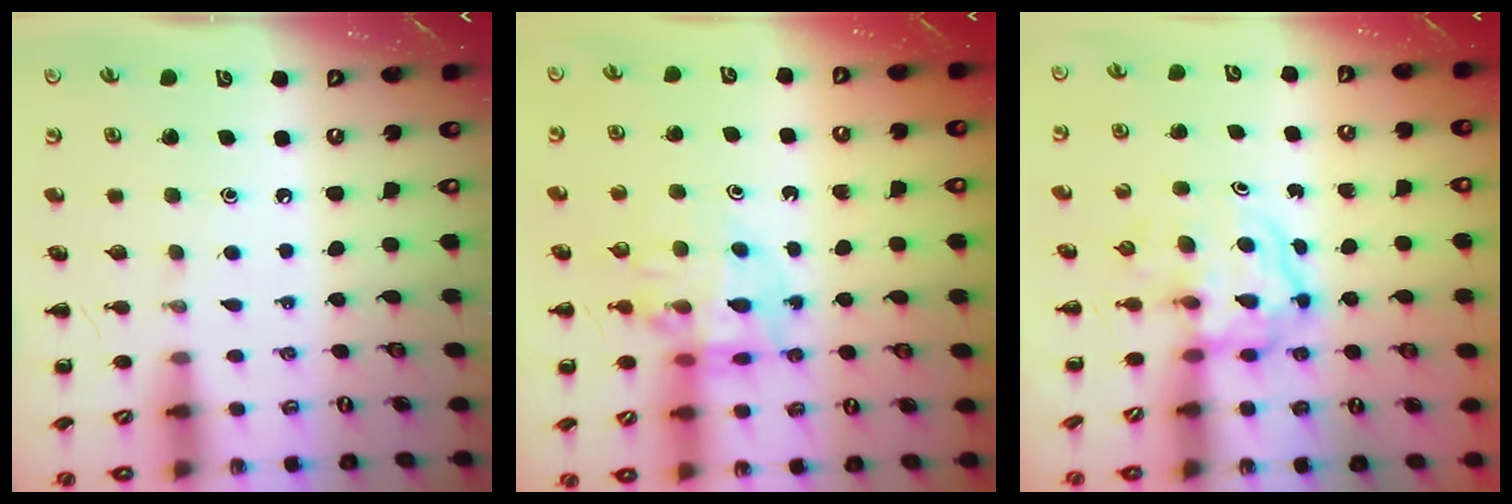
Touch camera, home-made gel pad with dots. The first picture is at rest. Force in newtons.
{"total": 10.5, "press": 10.1, "slide": 2.8}
{"total": 3.8, "press": 3.8, "slide": 0.4}